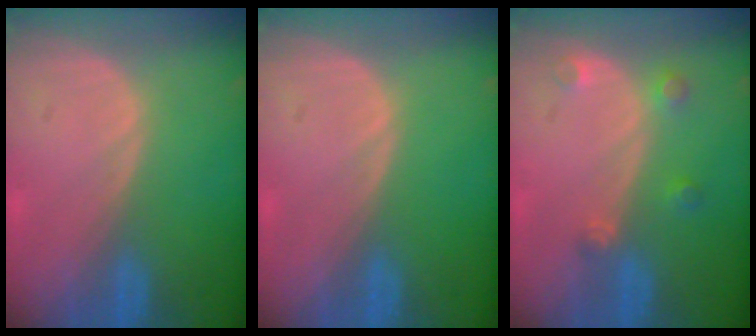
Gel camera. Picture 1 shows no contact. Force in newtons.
{"total": 0.0}
{"total": 2.6, "press": 2.6, "slide": 0.5}